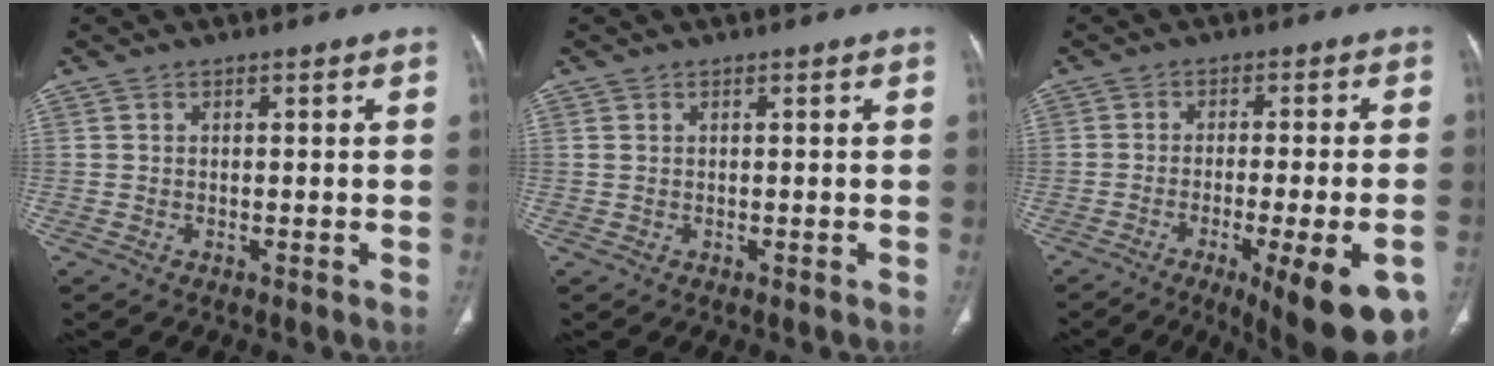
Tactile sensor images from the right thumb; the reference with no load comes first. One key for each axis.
{"total": 0.8, "fx": 0.2, "fy": 0.6, "fz": 0.5, "tx": -0.013, "ty": 0.004, "tz": 0.007}
{"total": 17.9, "fx": -8.7, "fy": 4.3, "fz": 15.1, "tx": -0.160, "ty": 0.003, "tz": -0.116}